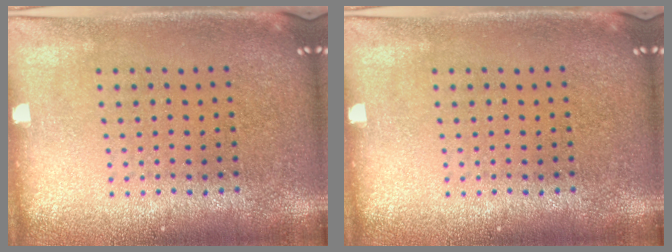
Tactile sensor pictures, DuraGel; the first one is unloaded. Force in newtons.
{"total": 0.0}